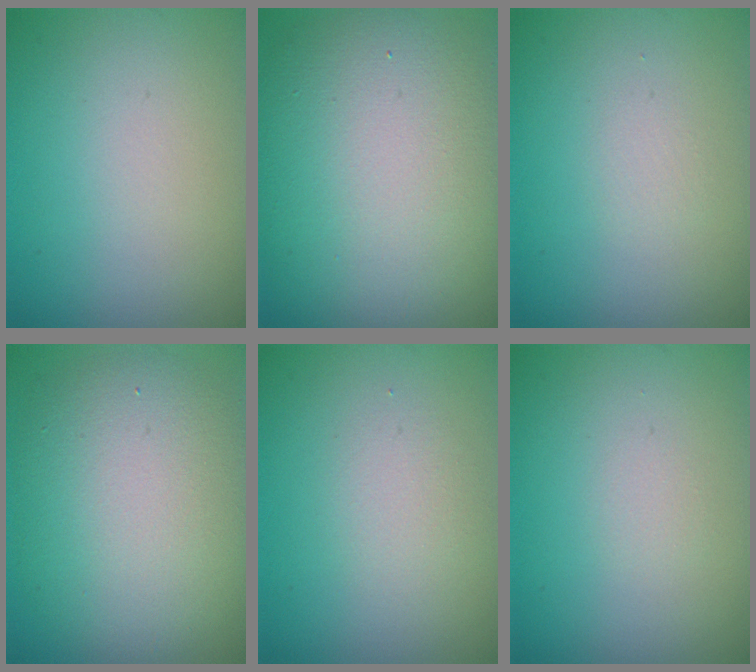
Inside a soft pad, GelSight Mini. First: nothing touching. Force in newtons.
{"total": 13.8, "press": 13.8, "slide": 0.8}
{"total": 0.7, "press": 0.7, "slide": 0.1}
{"total": 9.8, "press": 9.8, "slide": 0.7}
{"total": 1.6, "press": 1.6, "slide": 0.1}
{"total": 0.5, "press": 0.5, "slide": 0.1}